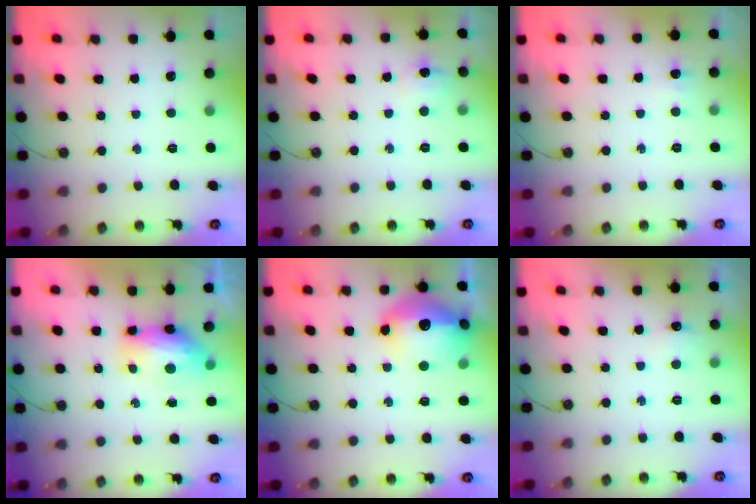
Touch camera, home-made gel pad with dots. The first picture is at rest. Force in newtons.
{"total": 5.9, "press": 5.9, "slide": 0.6}
{"total": 3.6, "press": 3.5, "slide": 0.8}
{"total": 8.8, "press": 8.8, "slide": 1.0}
{"total": 18.4, "press": 18.4, "slide": 1.4}
{"total": 4.8, "press": 4.0, "slide": 2.7}